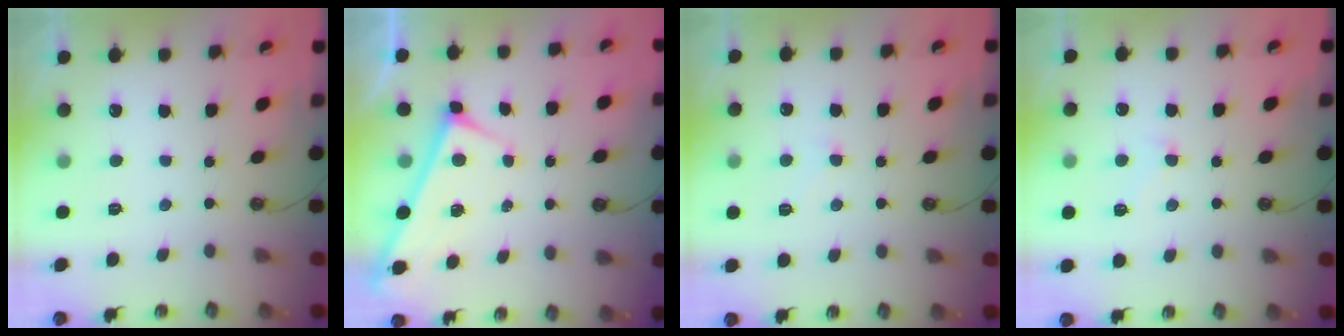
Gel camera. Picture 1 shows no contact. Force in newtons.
{"total": 3.3, "press": 3.3, "slide": 0.3}
{"total": 2.8, "press": 2.8, "slide": 0.4}
{"total": 0.7, "press": 0.6, "slide": 0.4}